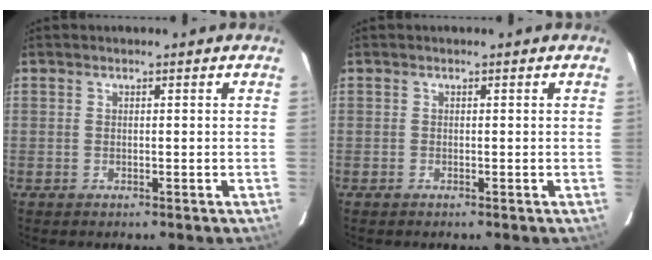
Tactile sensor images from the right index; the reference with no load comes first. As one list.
[{"total": 0.0}]